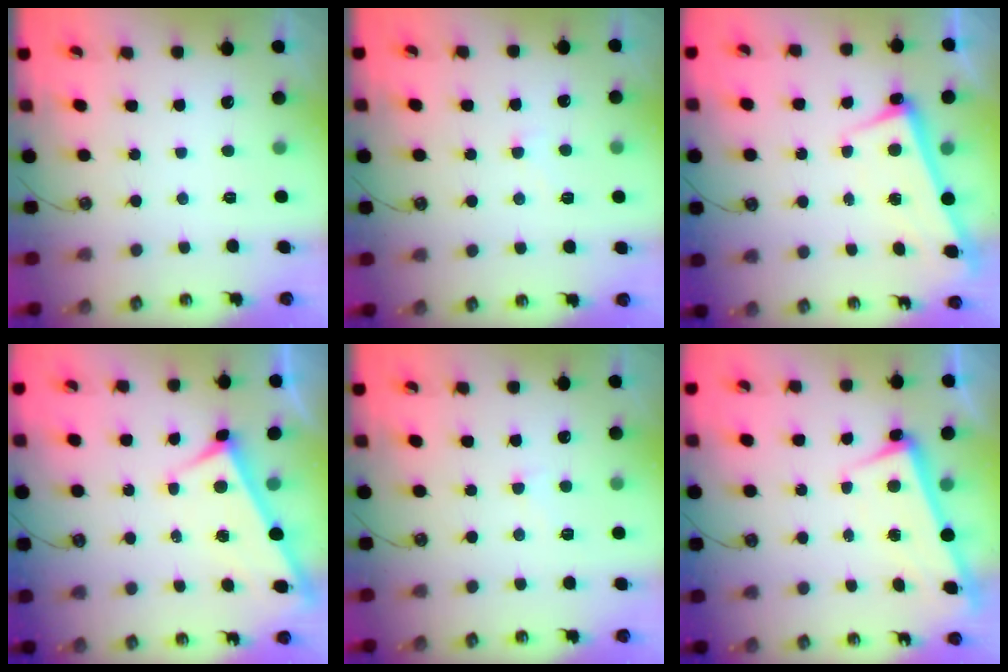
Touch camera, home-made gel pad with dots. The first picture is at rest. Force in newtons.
{"total": 4.5, "press": 4.5, "slide": 0.3}
{"total": 2.4, "press": 2.3, "slide": 0.9}
{"total": 3.7, "press": 3.7, "slide": 0.5}
{"total": 1.5, "press": 1.4, "slide": 0.6}
{"total": 2.2, "press": 2.1, "slide": 0.9}